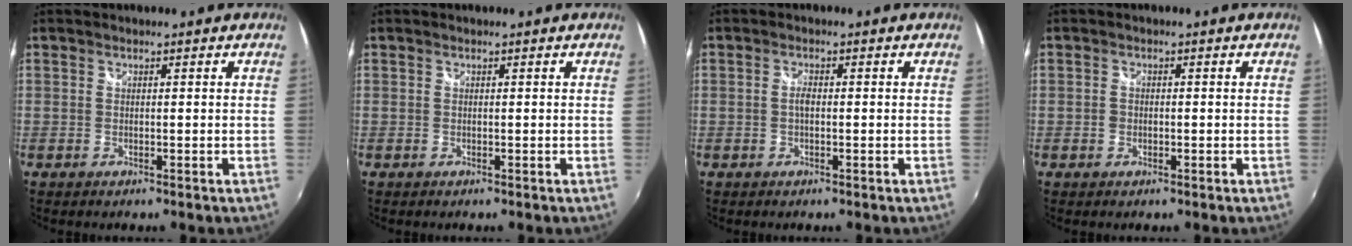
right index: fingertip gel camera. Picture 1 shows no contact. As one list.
[{"total": 0.0}, {"total": 1.4, "force": [-0.2, 0.6, 1.3], "torque": [-0.025, 0.004, -0.006]}, {"total": 1.1, "force": [-0.4, 0.9, 0.4], "torque": [-0.008, 0.000, -0.009]}]